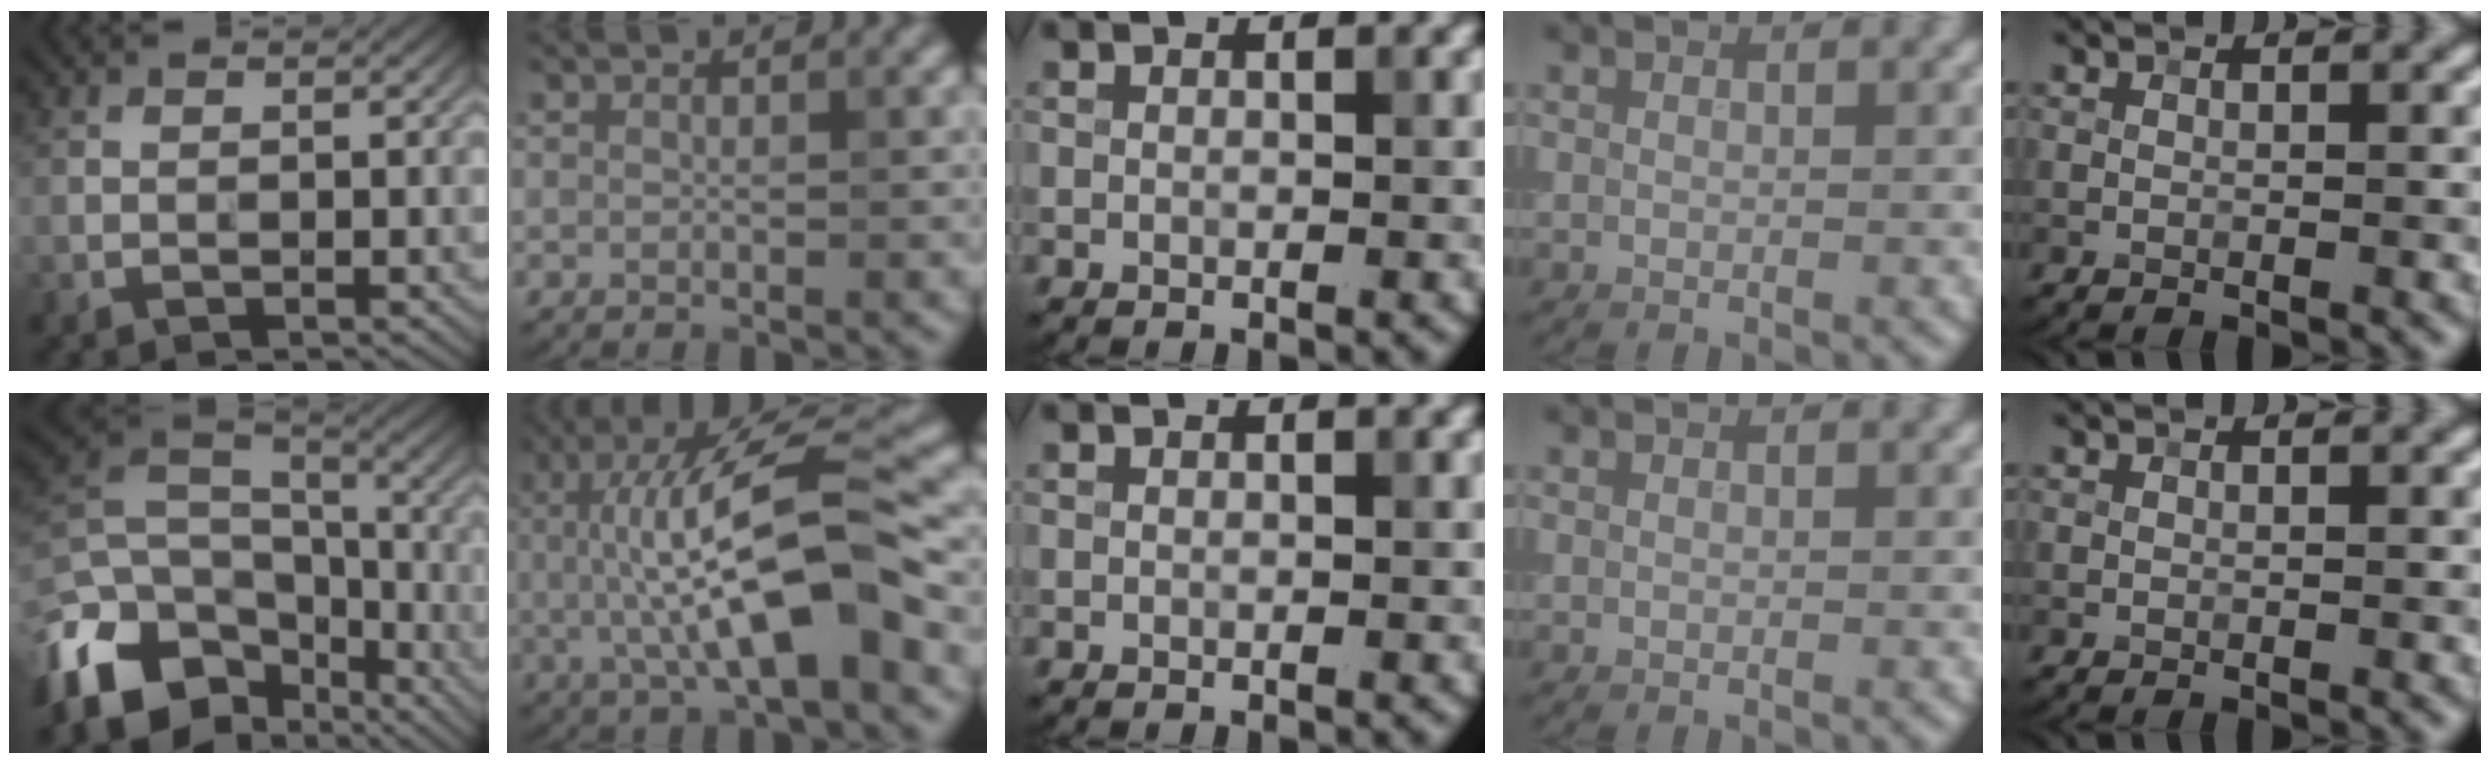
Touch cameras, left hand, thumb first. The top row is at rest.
{"thumb": {"total": 15.1, "force": [-7.7, 9.9, 8.3], "torque": [-0.213, -0.024, -0.139]}, "index": {"total": 11.0, "force": [-0.6, 3.1, 10.6], "torque": [-0.176, 0.013, -0.012]}}